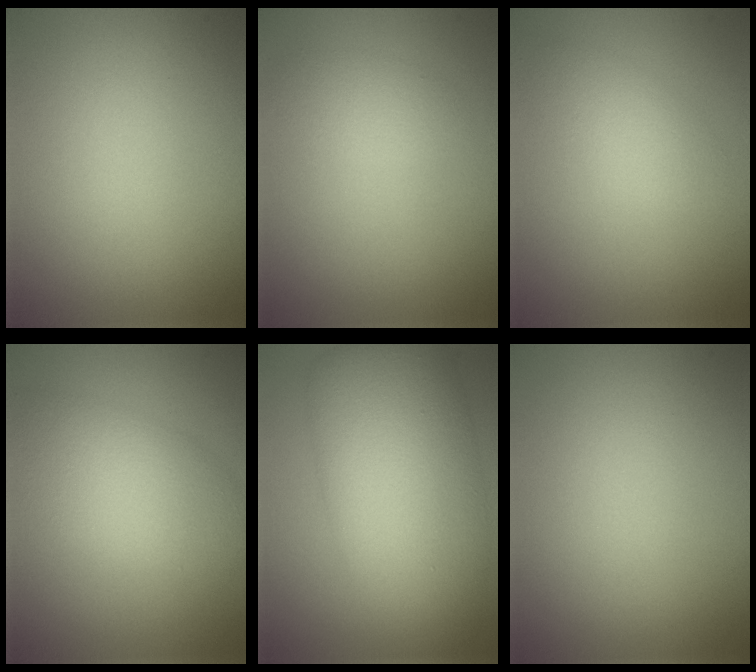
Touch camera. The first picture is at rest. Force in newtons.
{"total": 1.8, "press": 1.8, "slide": 0.1}
{"total": 2.5, "press": 2.5, "slide": 0.1}
{"total": 5.7, "press": 5.7, "slide": 0.1}
{"total": 11.0, "press": 11.0, "slide": 0.1}
{"total": 0.0}